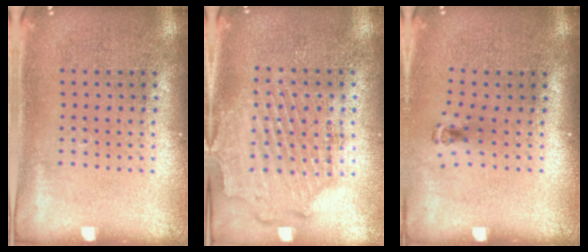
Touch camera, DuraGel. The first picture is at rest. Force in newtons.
{"total": 1.8, "press": 1.6, "slide": 0.9}
{"total": 0.6, "press": 0.4, "slide": 0.5}